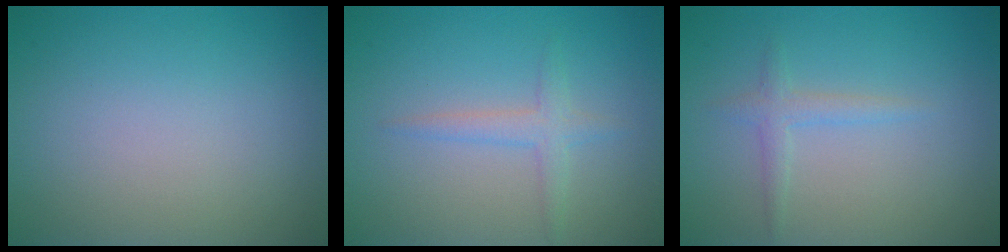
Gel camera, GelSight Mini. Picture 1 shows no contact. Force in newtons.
{"total": 1.9, "press": 1.9, "slide": 0.1}
{"total": 1.4, "press": 1.4, "slide": 0.1}